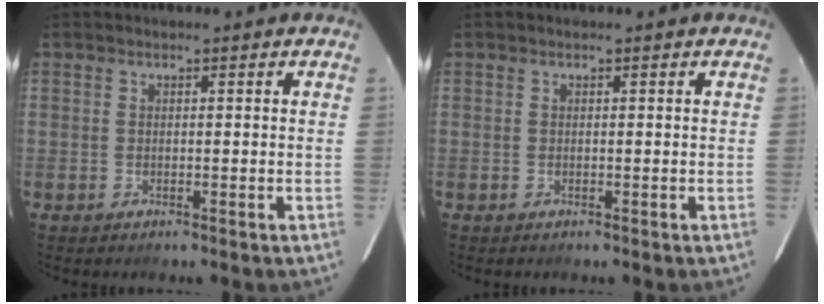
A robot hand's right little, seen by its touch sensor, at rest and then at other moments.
{"total": 0.0}